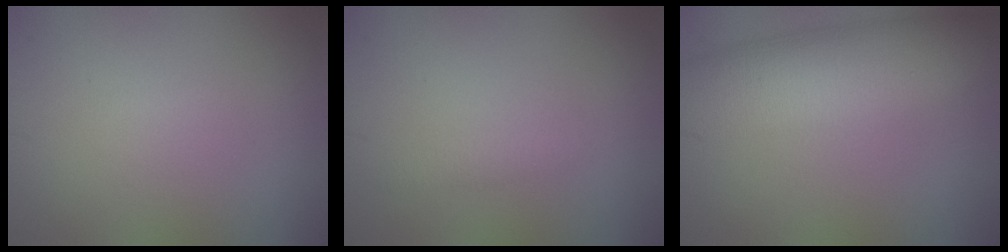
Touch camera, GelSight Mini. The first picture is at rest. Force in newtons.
{"total": 1.2, "press": 1.2, "slide": 0.0}
{"total": 6.2, "press": 6.2, "slide": 0.1}